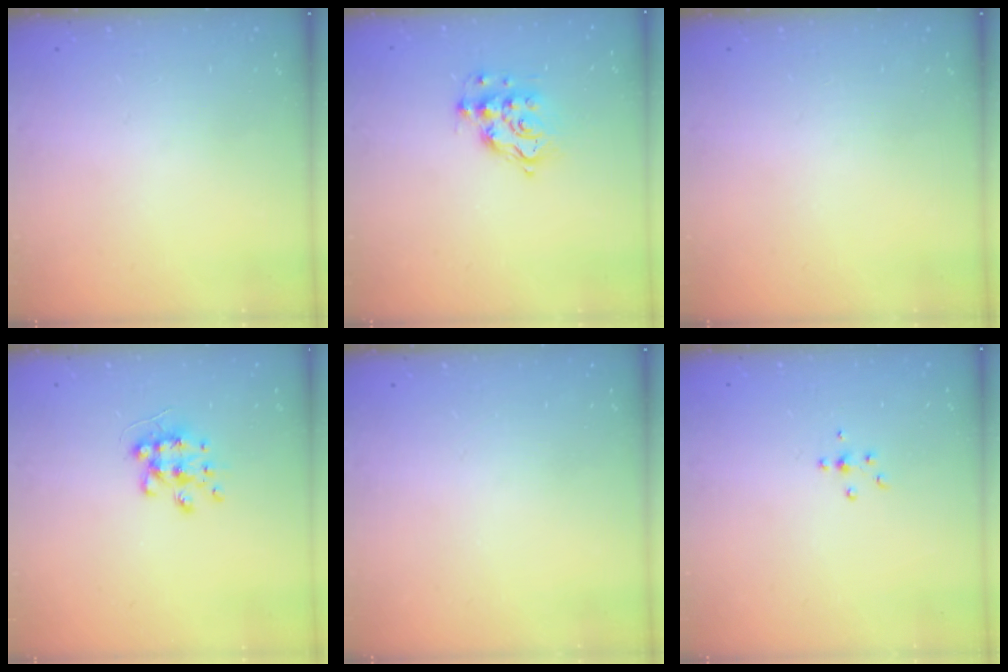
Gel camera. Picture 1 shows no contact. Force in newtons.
{"total": 10.7, "press": 10.7, "slide": 0.6}
{"total": 0.0}
{"total": 8.4, "press": 8.3, "slide": 0.6}
{"total": 0.0}
{"total": 4.9, "press": 4.8, "slide": 1.1}